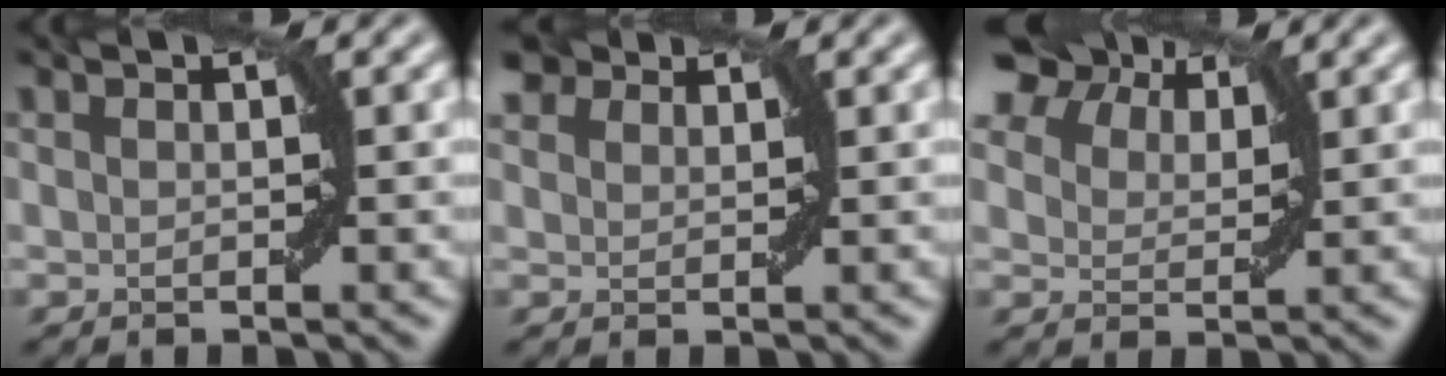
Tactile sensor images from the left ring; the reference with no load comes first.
{"total": 2.9, "force": [2.4, 1.3, 1.0], "torque": [-0.022, 0.004, 0.046]}
{"total": 8.4, "force": [6.4, 4.0, 3.6], "torque": [-0.097, 0.022, 0.105]}